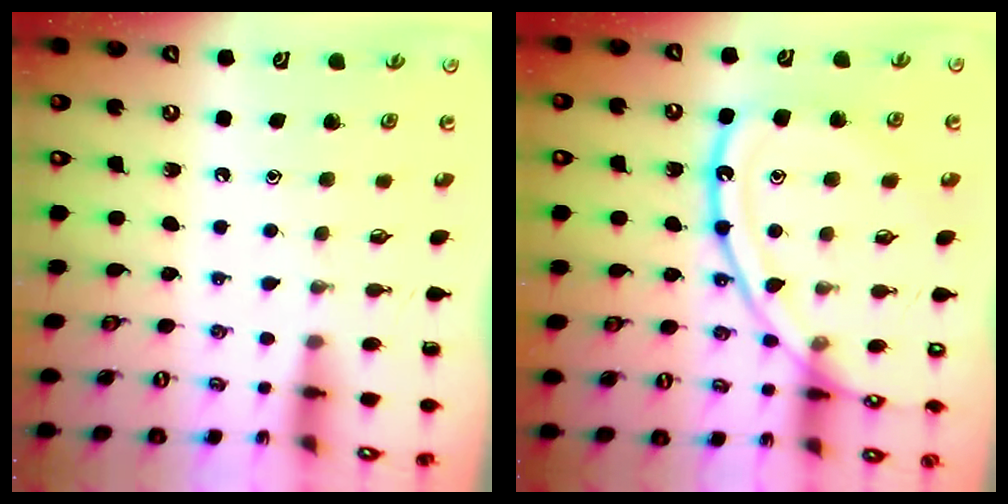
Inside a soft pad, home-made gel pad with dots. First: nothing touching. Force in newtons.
{"total": 17.4, "press": 17.4, "slide": 1.5}